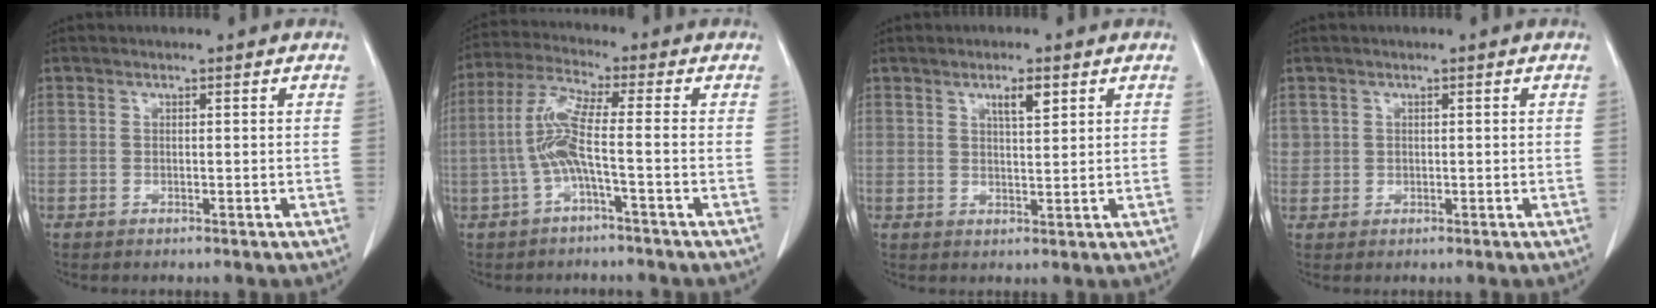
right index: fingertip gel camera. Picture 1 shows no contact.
{"total": 6.9, "force": [-1.5, 0.2, 6.8], "torque": [-0.149, 0.012, -0.034]}
{"total": 3.3, "force": [1.8, 0.7, 2.7], "torque": [-0.045, -0.003, 0.030]}
{"total": 1.5, "force": [0.6, 1.4, 0.2], "torque": [0.010, 0.005, 0.008]}